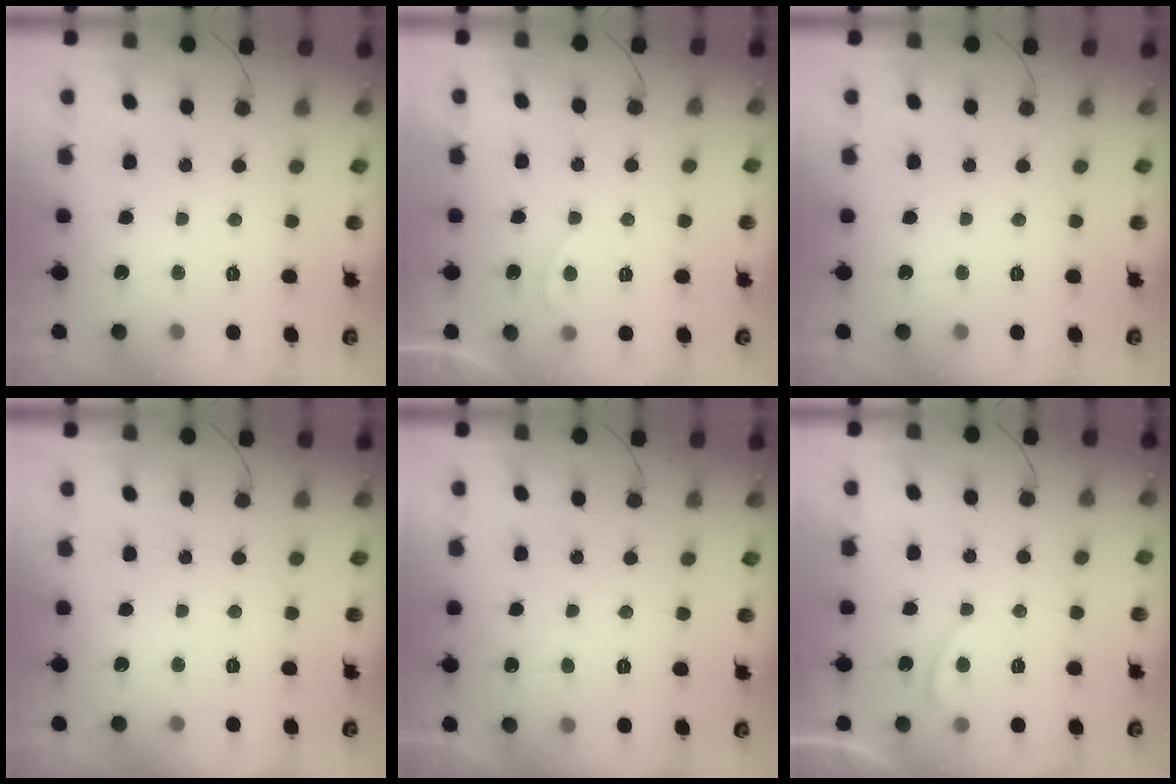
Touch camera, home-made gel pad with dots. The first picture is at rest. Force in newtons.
{"total": 1.2, "press": 1.0, "slide": 0.6}
{"total": 0.0}
{"total": 0.0}
{"total": 1.3, "press": 1.1, "slide": 0.7}
{"total": 1.0, "press": 0.8, "slide": 0.6}